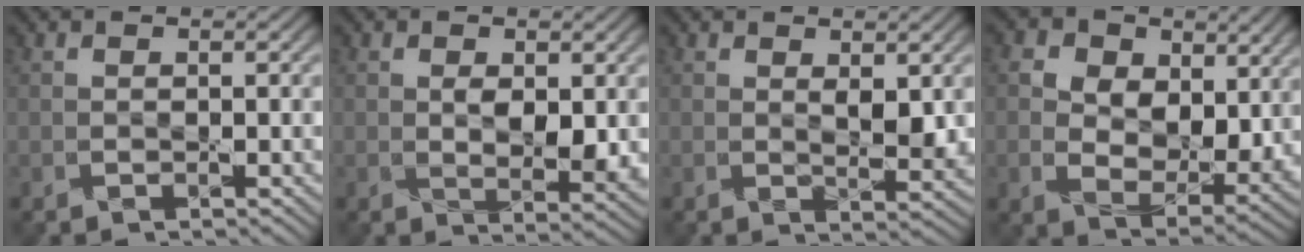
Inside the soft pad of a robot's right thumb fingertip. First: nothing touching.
{"total": 3.9, "force": [0.3, 2.2, 3.3], "torque": [-0.064, -0.010, 0.015]}
{"total": 2.9, "force": [0.9, 1.2, 2.5], "torque": [-0.049, -0.009, 0.022]}
{"total": 10.7, "force": [3.3, 7.7, 6.6], "torque": [-0.166, -0.013, 0.055]}